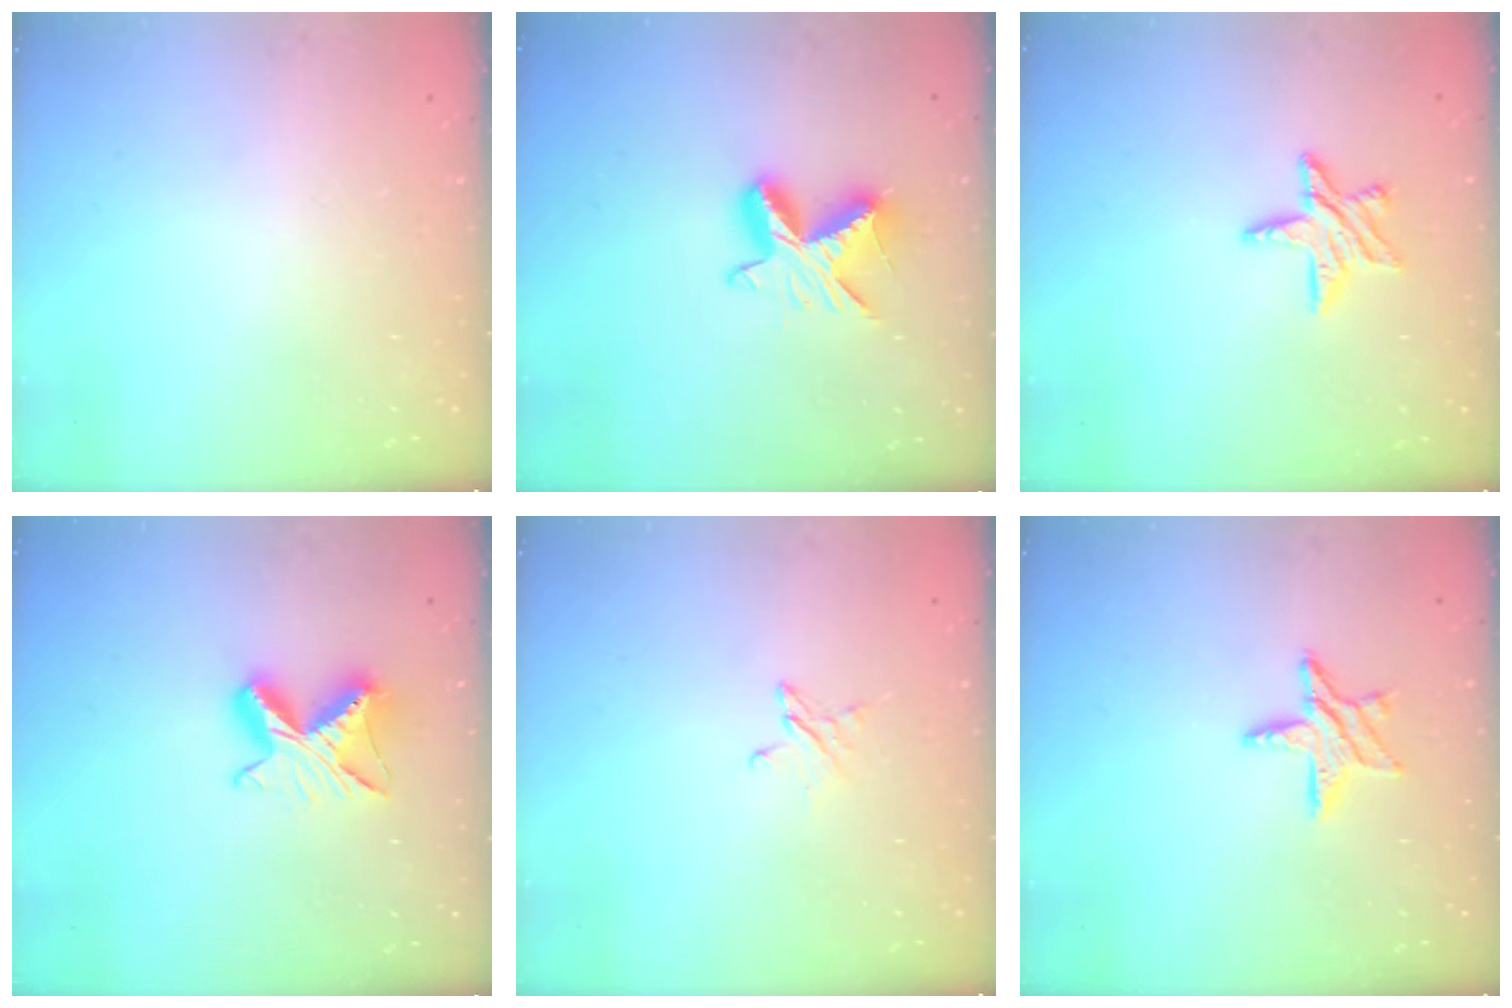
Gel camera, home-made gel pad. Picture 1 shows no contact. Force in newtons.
{"total": 8.7, "press": 8.7, "slide": 0.2}
{"total": 8.9, "press": 8.9, "slide": 0.8}
{"total": 9.8, "press": 9.8, "slide": 1.1}
{"total": 3.1, "press": 3.1, "slide": 0.2}
{"total": 8.7, "press": 8.7, "slide": 0.6}